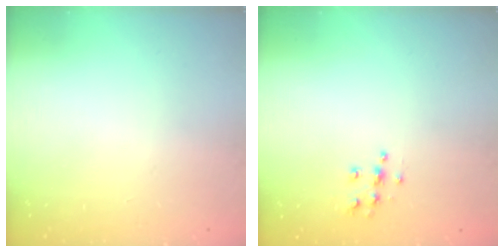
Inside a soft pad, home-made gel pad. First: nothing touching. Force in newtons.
{"total": 6.4, "press": 6.4, "slide": 0.3}